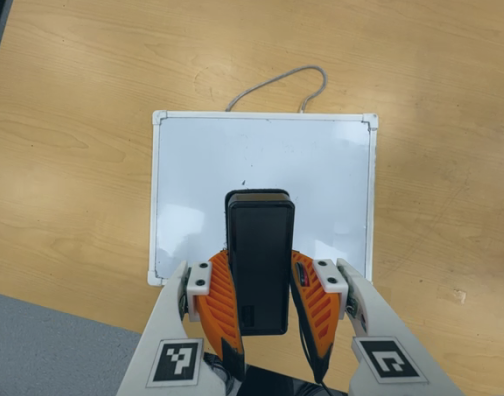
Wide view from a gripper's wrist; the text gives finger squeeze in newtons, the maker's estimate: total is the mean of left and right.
{"total": 8.3, "left": 6.5, "right": 10.0}